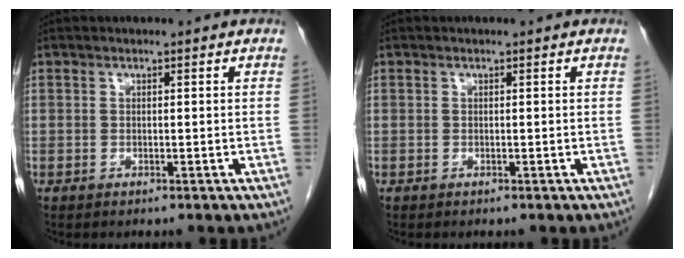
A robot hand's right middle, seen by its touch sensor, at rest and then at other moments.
{"total": 0.0}